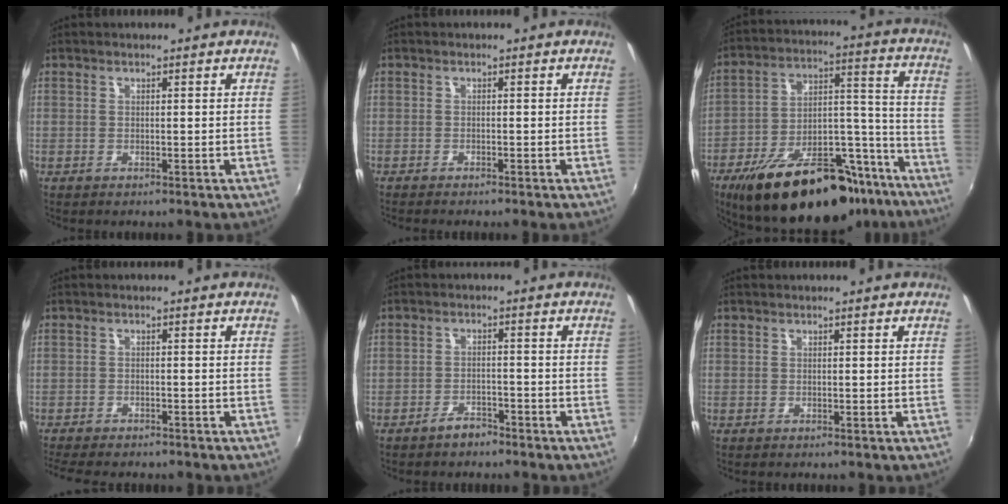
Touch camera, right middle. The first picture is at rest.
{"total": 1.1, "force": [-1.0, -0.2, 0.4], "torque": [-0.013, -0.003, -0.016]}
{"total": 28.7, "force": [-20.7, 11.8, 15.9], "torque": [-0.254, 0.029, -0.287]}
{"total": 8.0, "force": [-6.9, 1.9, 3.5], "torque": [-0.084, -0.021, -0.108]}
{"total": 2.9, "force": [-2.6, 1.1, 0.9], "torque": [-0.027, 0.007, -0.038]}
{"total": 0.0}